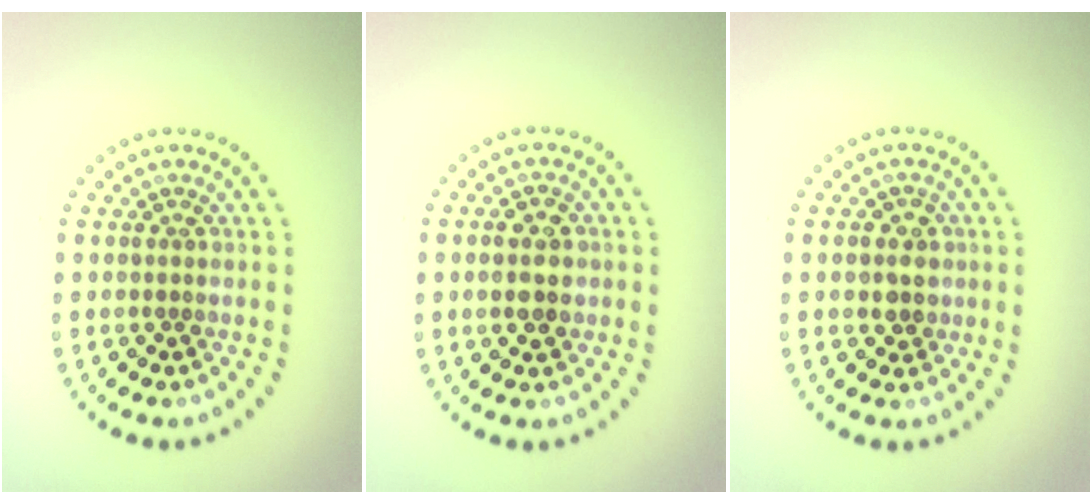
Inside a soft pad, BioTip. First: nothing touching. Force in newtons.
{"total": 3.4, "press": 3.4, "slide": 0.4}
{"total": 2.2, "press": 2.0, "slide": 0.9}